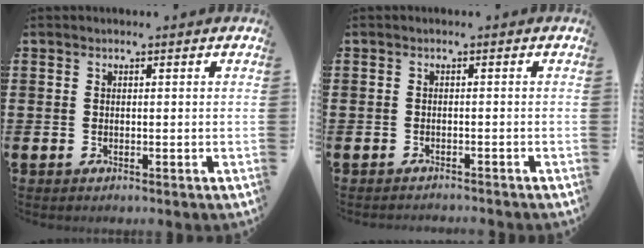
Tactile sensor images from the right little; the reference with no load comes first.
{"total": 0.8, "force": [-0.7, -0.1, -0.1], "torque": [0.001, 0.000, -0.016]}